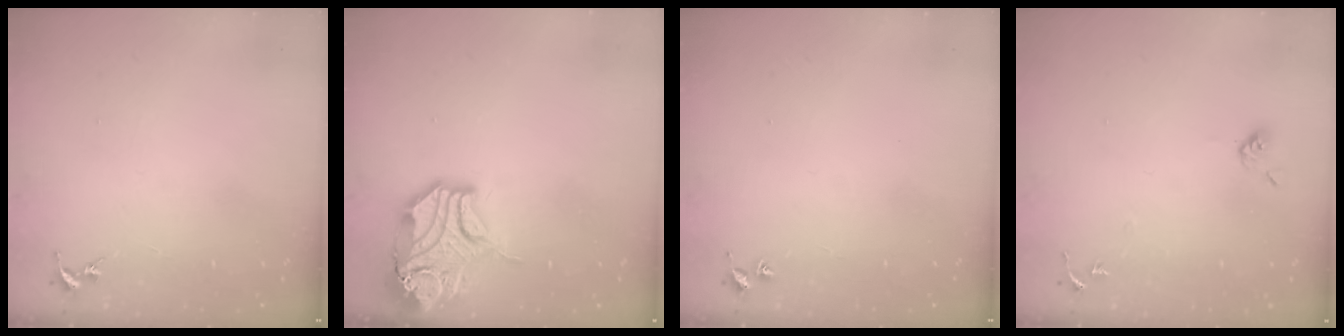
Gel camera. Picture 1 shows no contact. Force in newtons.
{"total": 16.2, "press": 16.0, "slide": 2.3}
{"total": 1.9, "press": 1.9, "slide": 0.2}
{"total": 6.4, "press": 6.4, "slide": 0.6}